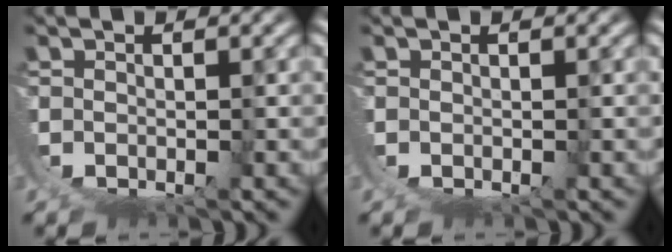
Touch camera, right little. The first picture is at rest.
{"total": 0.0}